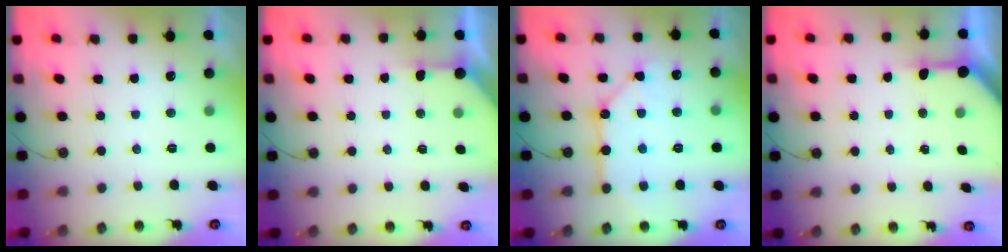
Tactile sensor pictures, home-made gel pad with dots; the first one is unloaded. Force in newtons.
{"total": 2.4, "press": 2.4, "slide": 0.3}
{"total": 12.4, "press": 12.3, "slide": 1.1}
{"total": 4.8, "press": 4.8, "slide": 0.3}